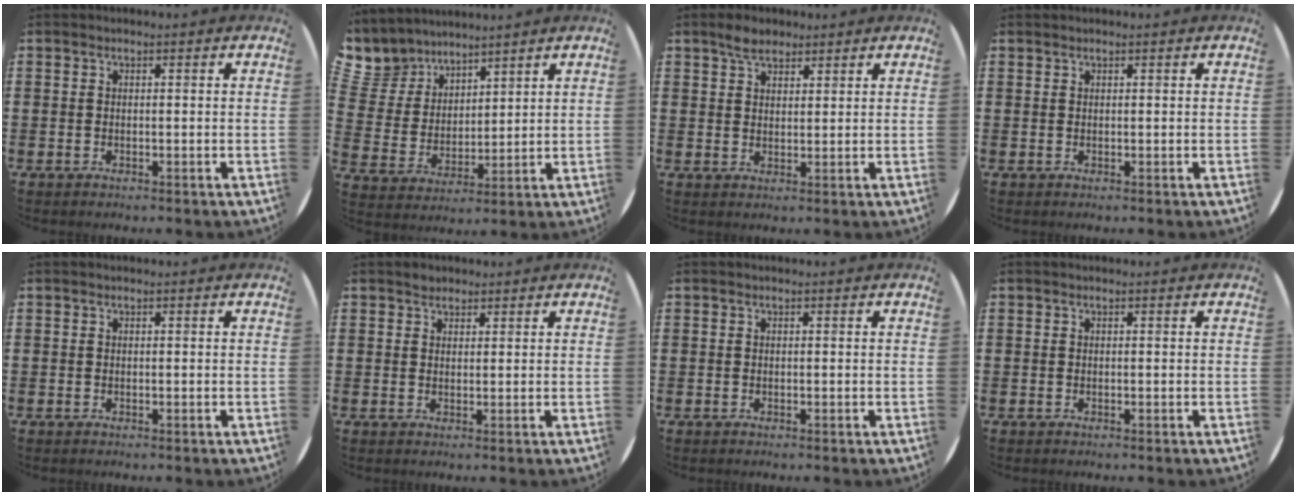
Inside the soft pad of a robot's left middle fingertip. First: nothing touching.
{"total": 6.9, "force": [6.2, 3.0, -0.3], "torque": [-0.032, -0.035, 0.121]}
{"total": 3.2, "force": [2.6, 1.5, 1.1], "torque": [-0.015, 0.004, 0.048]}
{"total": 0.0}
{"total": 0.0}
{"total": 1.4, "force": [1.3, 0.6, -0.1], "torque": [0.001, 0.004, 0.024]}
{"total": 0.0}
{"total": 0.0}